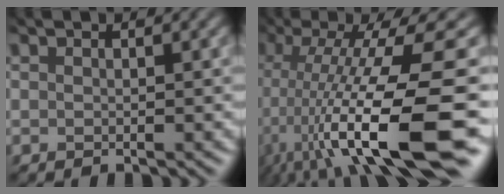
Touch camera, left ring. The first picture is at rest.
{"total": 15.7, "force": [-5.0, 3.8, 14.4], "torque": [-0.254, -0.019, -0.067]}